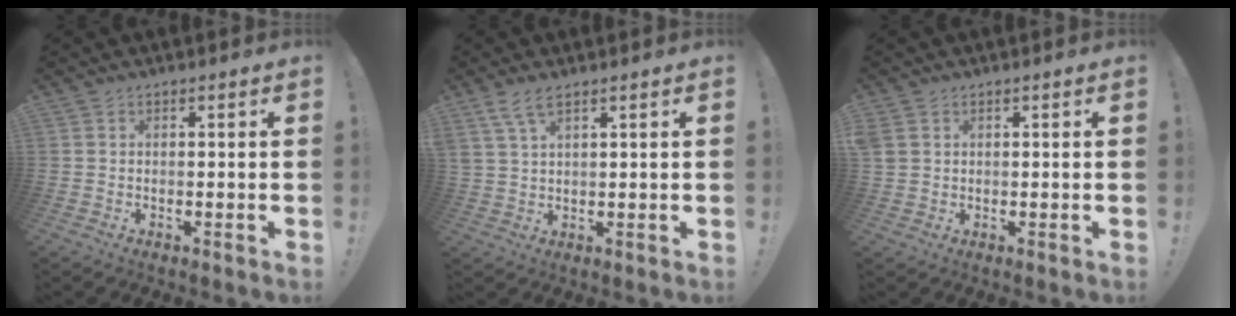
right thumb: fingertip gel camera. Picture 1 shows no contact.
{"total": 5.4, "force": [3.6, 1.6, 3.6], "torque": [-0.075, -0.008, 0.069]}
{"total": 2.8, "force": [1.3, 2.1, 1.3], "torque": [-0.019, 0.000, 0.026]}